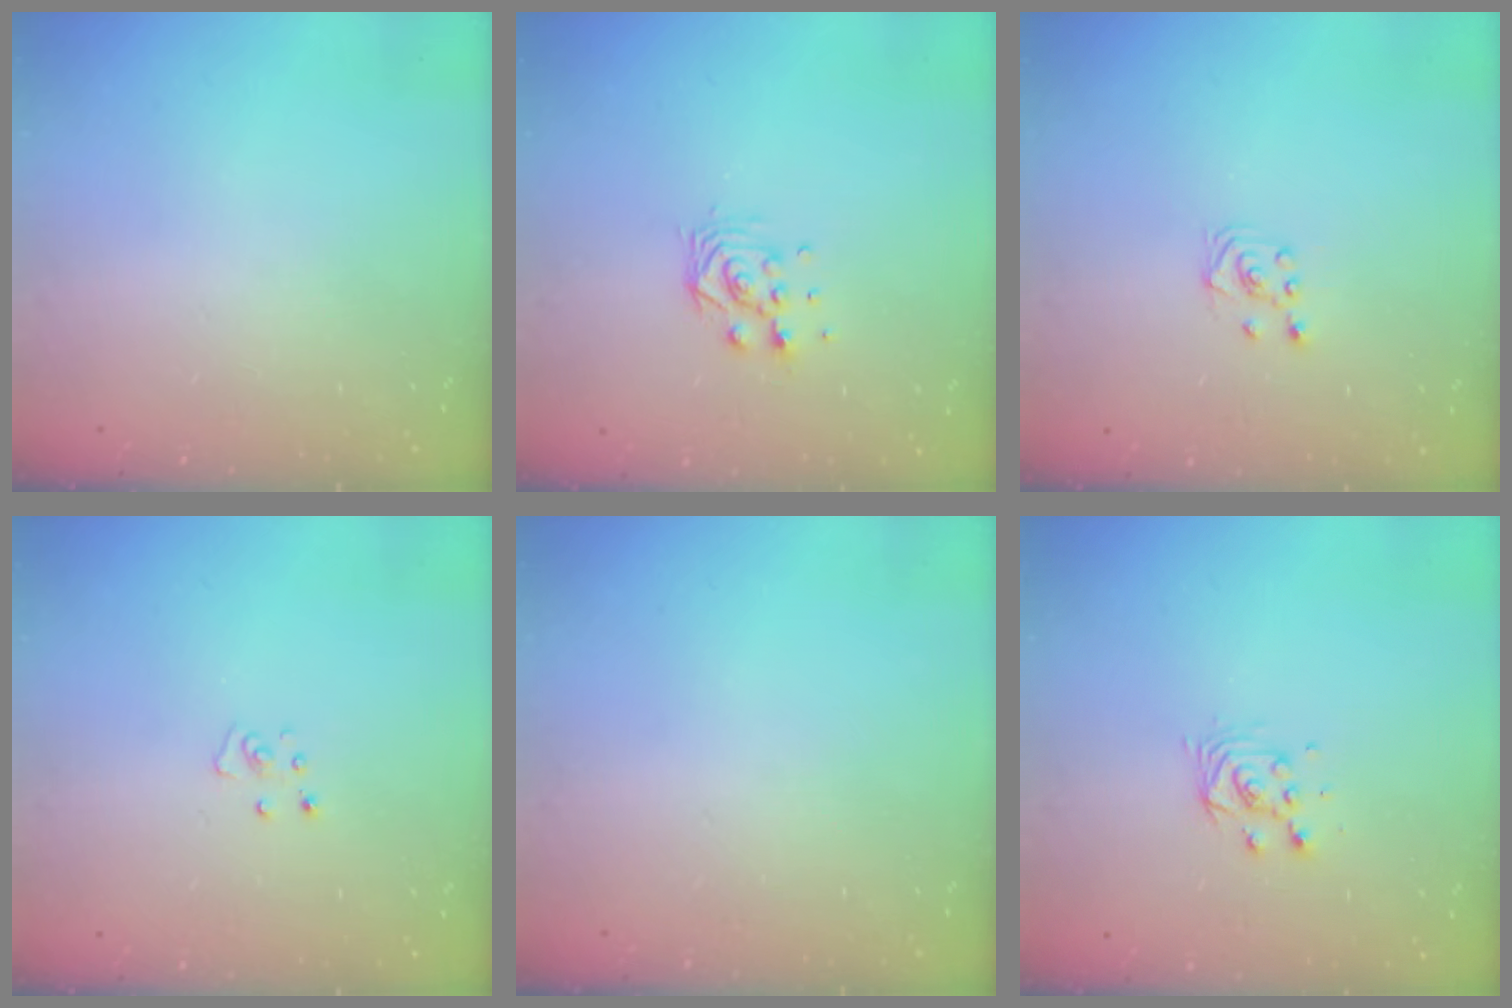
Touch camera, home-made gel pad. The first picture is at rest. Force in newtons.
{"total": 7.5, "press": 7.5, "slide": 0.4}
{"total": 2.3, "press": 2.2, "slide": 0.6}
{"total": 2.8, "press": 2.8, "slide": 0.2}
{"total": 0.0}
{"total": 4.2, "press": 4.2, "slide": 0.3}